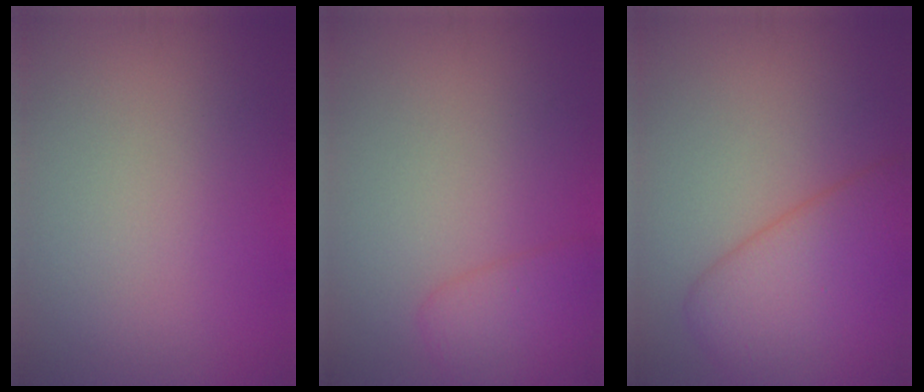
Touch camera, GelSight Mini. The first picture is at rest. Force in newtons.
{"total": 2.7, "press": 2.7, "slide": 0.2}
{"total": 6.5, "press": 6.5, "slide": 0.5}